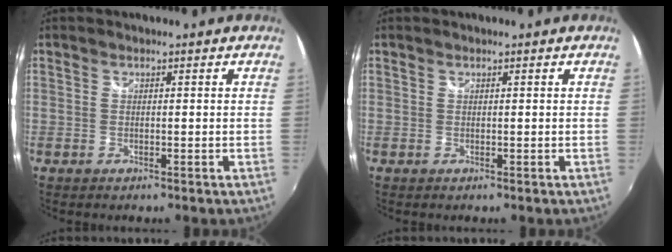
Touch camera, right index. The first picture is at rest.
{"total": 0.0}